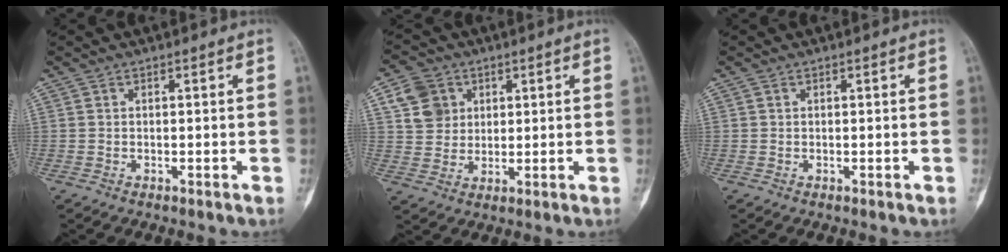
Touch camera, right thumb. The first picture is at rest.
{"total": 7.4, "force": [2.7, 6.4, 2.5], "torque": [-0.021, 0.000, 0.054]}
{"total": 0.0}